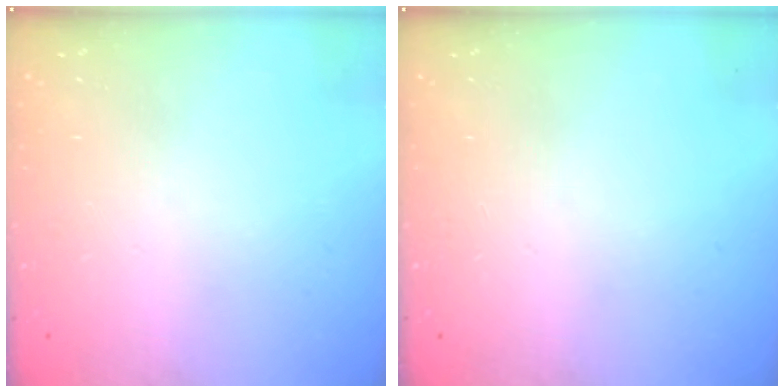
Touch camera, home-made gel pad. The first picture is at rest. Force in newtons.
{"total": 0.0}